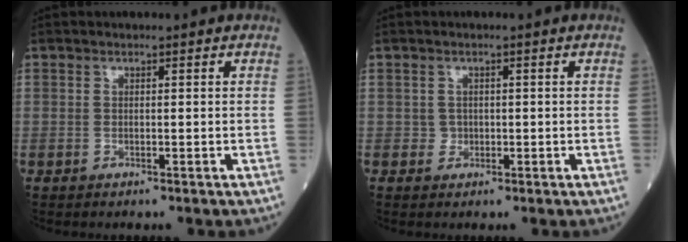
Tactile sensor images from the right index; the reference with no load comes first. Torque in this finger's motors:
{"motor_torque": [0.01, 0.22, 0.04, -0.01]}